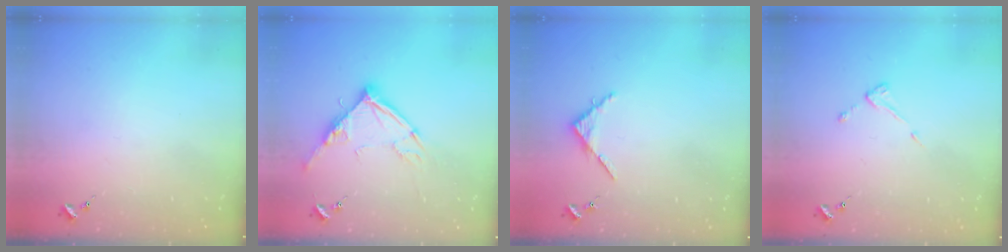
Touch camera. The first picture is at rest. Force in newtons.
{"total": 12.9, "press": 12.8, "slide": 1.3}
{"total": 3.8, "press": 3.8, "slide": 0.4}
{"total": 3.8, "press": 3.8, "slide": 0.3}